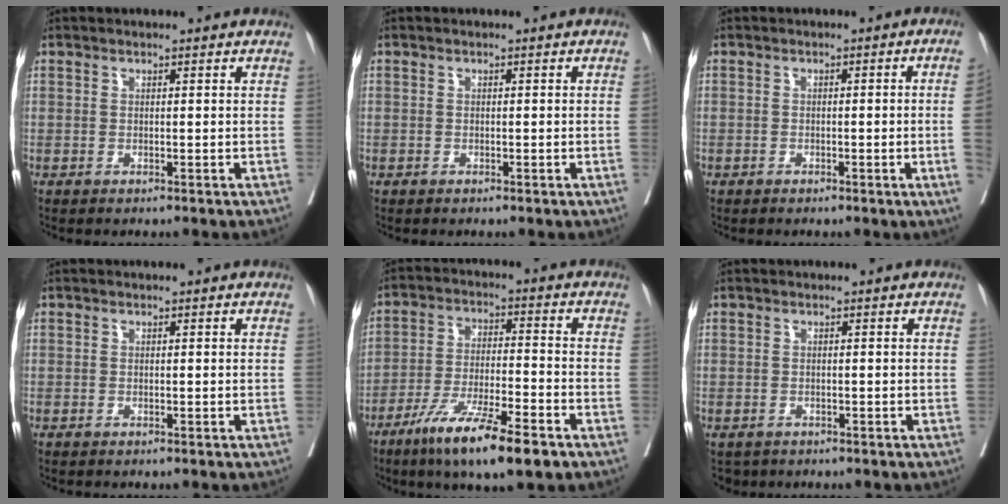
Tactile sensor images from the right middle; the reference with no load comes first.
{"total": 0.0}
{"total": 3.7, "force": [-0.9, -0.8, 3.6], "torque": [-0.043, 0.002, -0.012]}
{"total": 0.0}
{"total": 13.1, "force": [-8.2, 1.4, 10.0], "torque": [-0.180, -0.028, -0.142]}
{"total": 2.0, "force": [-1.4, 1.4, 0.3], "torque": [-0.006, -0.001, -0.020]}